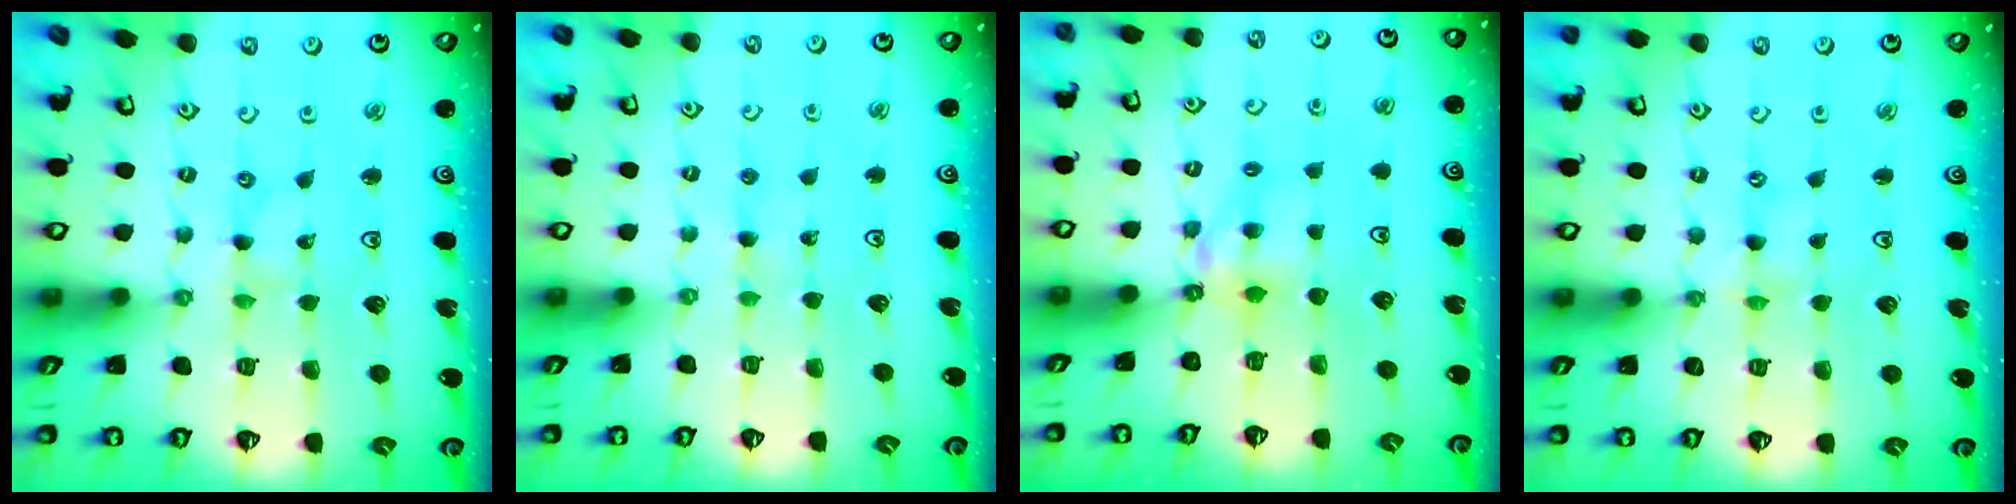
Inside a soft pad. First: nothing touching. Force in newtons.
{"total": 2.6, "press": 2.6, "slide": 0.3}
{"total": 5.8, "press": 5.8, "slide": 0.3}
{"total": 0.0}